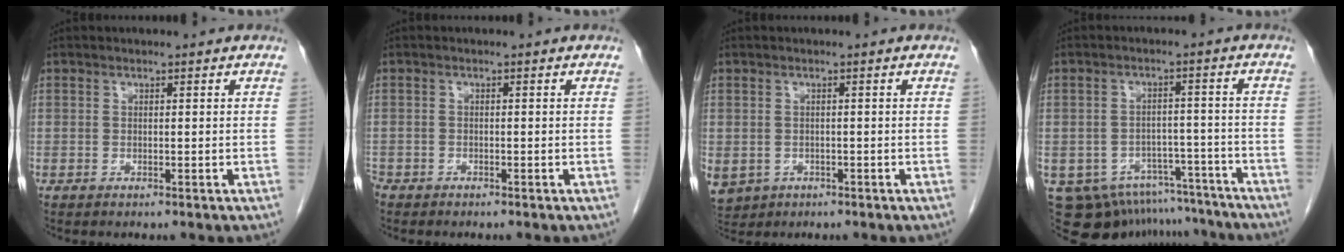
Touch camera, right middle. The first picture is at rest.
{"total": 1.8, "force": [-1.5, 0.9, 0.5], "torque": [-0.012, -0.002, -0.028]}
{"total": 7.8, "force": [-3.1, 6.5, 2.8], "torque": [-0.081, -0.004, -0.040]}
{"total": 13.8, "force": [-11.6, 6.7, 3.5], "torque": [-0.050, 0.022, -0.146]}